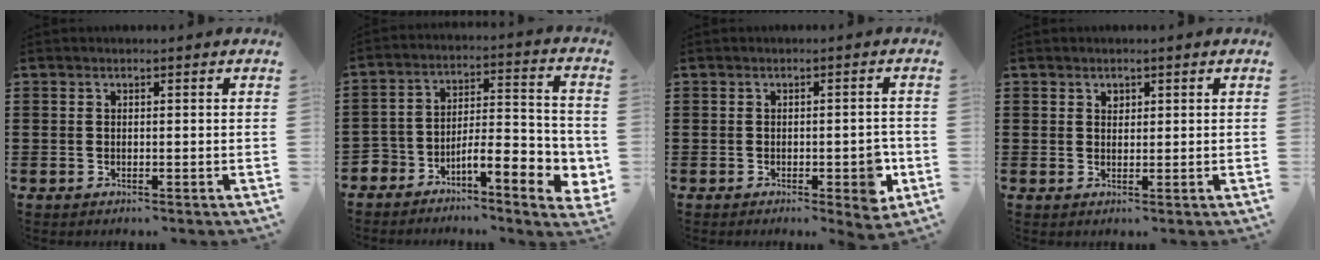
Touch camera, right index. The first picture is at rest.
{"total": 7.2, "force": [-4.8, 2.6, 4.7], "torque": [-0.078, -0.002, -0.090]}
{"total": 3.6, "force": [-1.2, 1.1, 3.2], "torque": [-0.044, -0.001, -0.022]}
{"total": 1.1, "force": [0.7, 0.8, 0.4], "torque": [-0.001, -0.002, 0.012]}